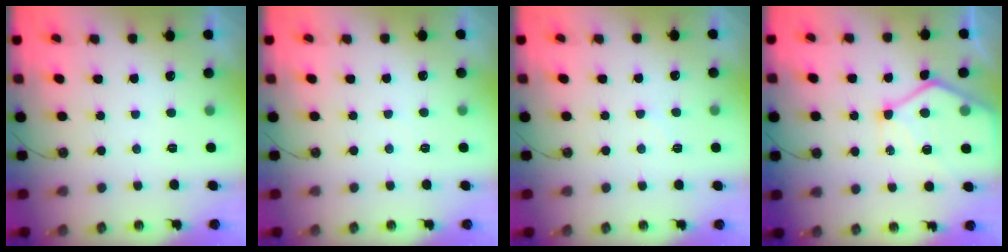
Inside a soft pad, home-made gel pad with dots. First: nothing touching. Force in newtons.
{"total": 2.8, "press": 2.7, "slide": 0.5}
{"total": 6.5, "press": 6.4, "slide": 0.7}
{"total": 14.1, "press": 14.0, "slide": 1.3}